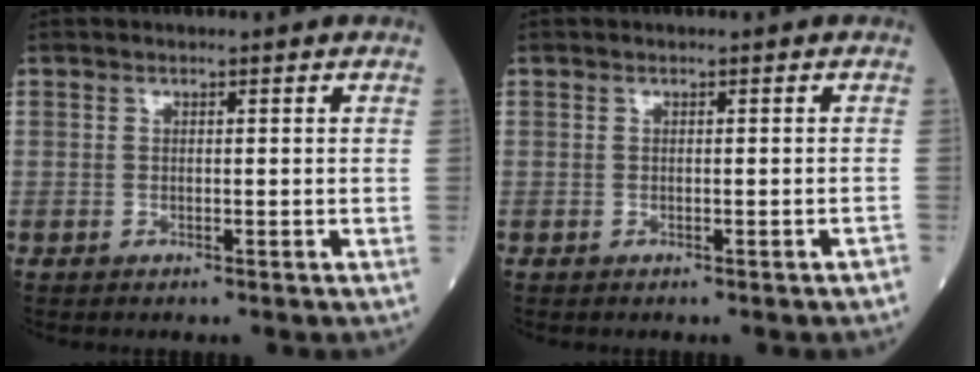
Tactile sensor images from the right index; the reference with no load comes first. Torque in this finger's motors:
{"motor_torque": [0.00, 0.01, 0.00, 0.00]}